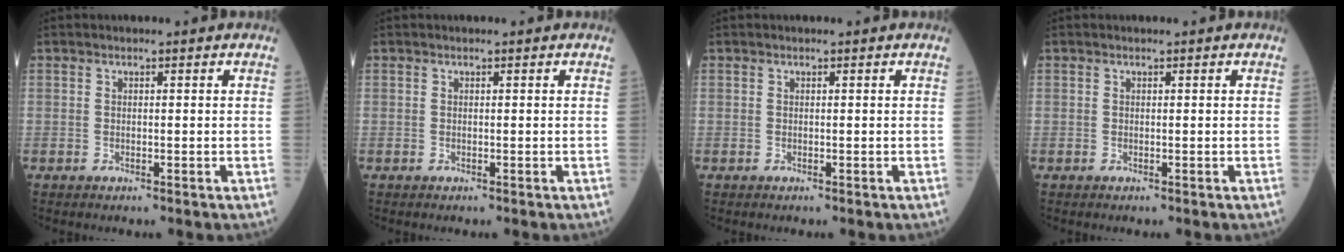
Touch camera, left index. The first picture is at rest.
{"total": 0.0}
{"total": 0.0}
{"total": 0.0}